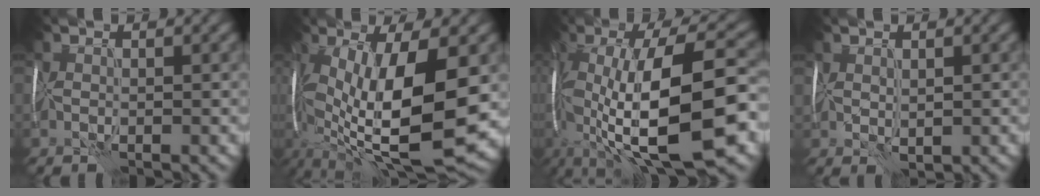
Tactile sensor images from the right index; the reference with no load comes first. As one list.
[{"total": 14.8, "force": [-1.9, 5.9, 13.4], "torque": [-0.252, -0.004, -0.031]}, {"total": 15.4, "force": [-2.9, 5.1, 14.3], "torque": [-0.245, 0.009, -0.047]}, {"total": 1.5, "force": [0.6, 1.0, 1.0], "torque": [-0.017, -0.002, 0.019]}]